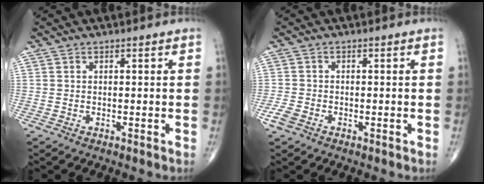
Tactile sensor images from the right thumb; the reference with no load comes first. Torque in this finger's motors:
{"motor_torque": [2.48, 2.34, -0.02, -0.39, -0.05]}